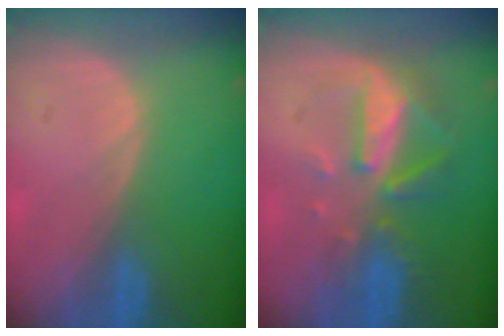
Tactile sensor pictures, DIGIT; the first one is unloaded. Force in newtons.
{"total": 8.1, "press": 7.5, "slide": 3.3}